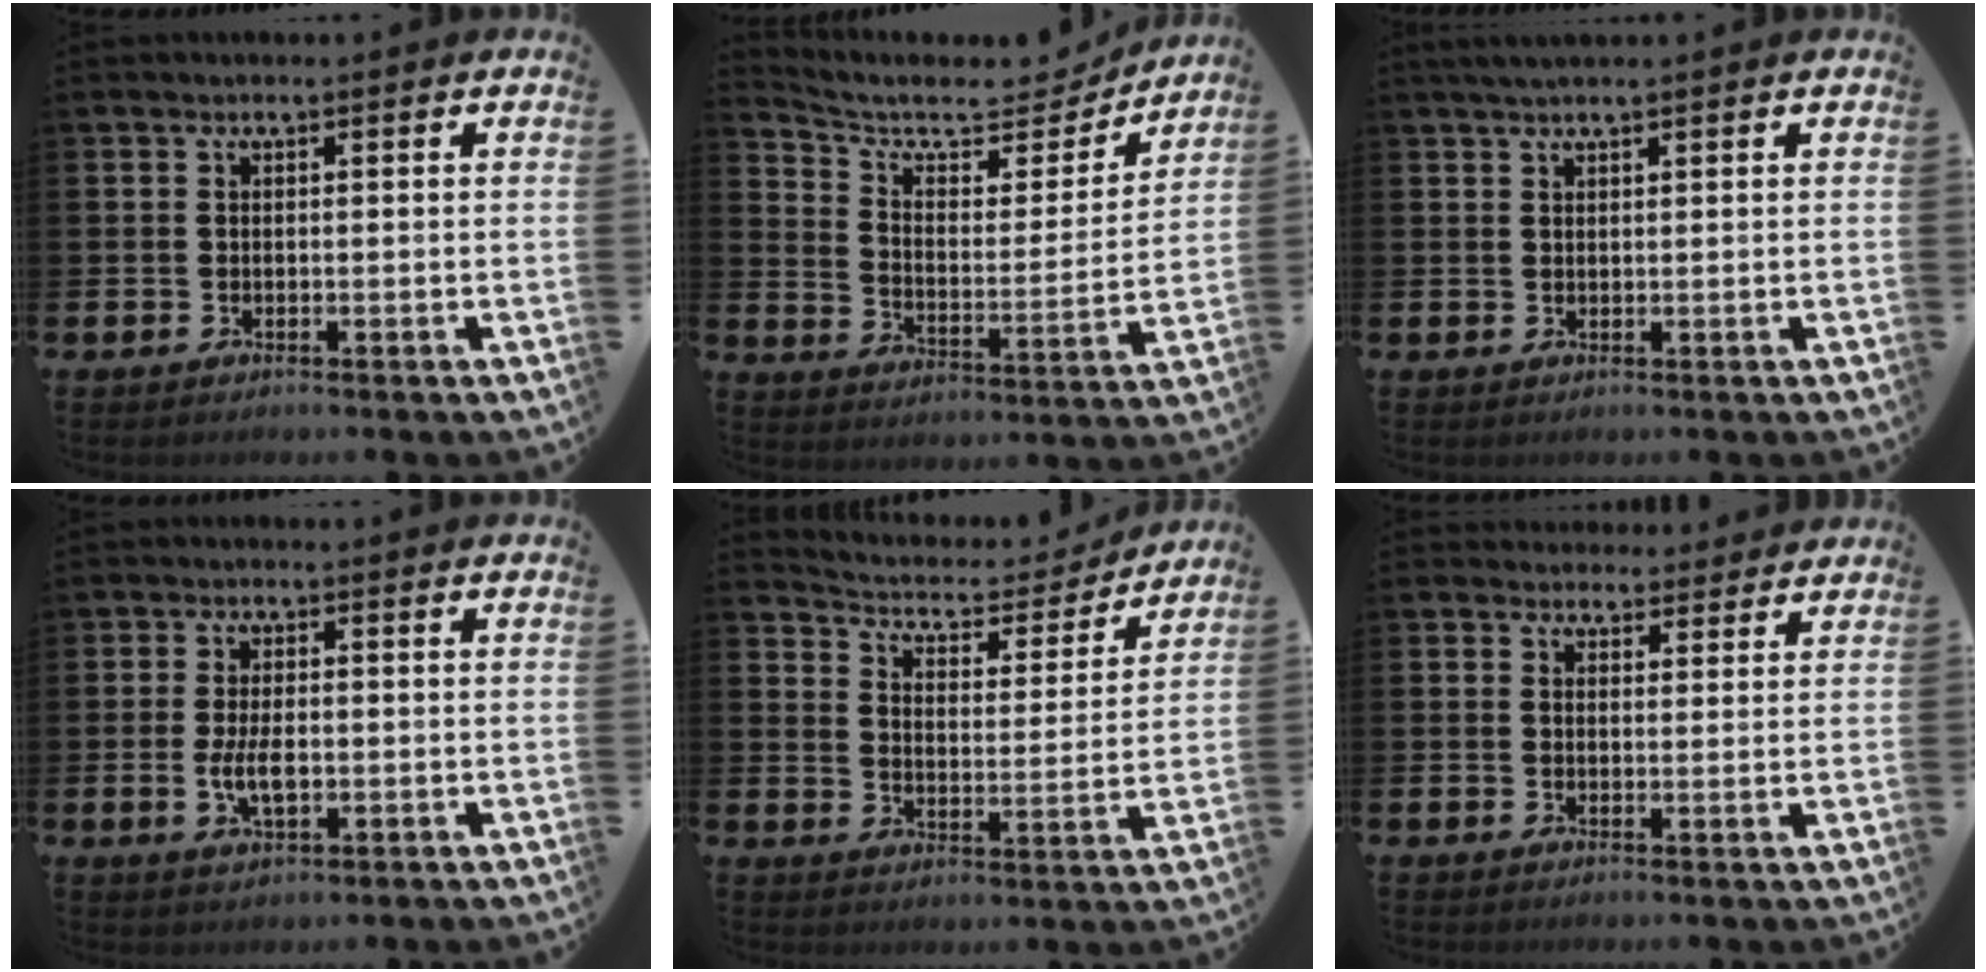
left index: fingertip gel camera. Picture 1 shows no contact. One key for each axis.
{"total": 8.1, "fx": 7.2, "fy": 2.7, "fz": 2.6, "tx": -0.077, "ty": -0.058, "tz": 0.118}
{"total": 1.7, "fx": 1.4, "fy": 0.0, "fz": 0.9, "tx": -0.024, "ty": 0.007, "tz": 0.027}
{"total": 4.2, "fx": -0.5, "fy": 2.0, "fz": 3.6, "tx": -0.055, "ty": 0.001, "tz": -0.011}
{"total": 5.1, "fx": 4.8, "fy": 1.5, "fz": 0.9, "tx": -0.043, "ty": -0.042, "tz": 0.074}
{"total": 3.3, "fx": 3.0, "fy": 1.3, "fz": -0.4, "tx": 0.008, "ty": -0.012, "tz": 0.054}